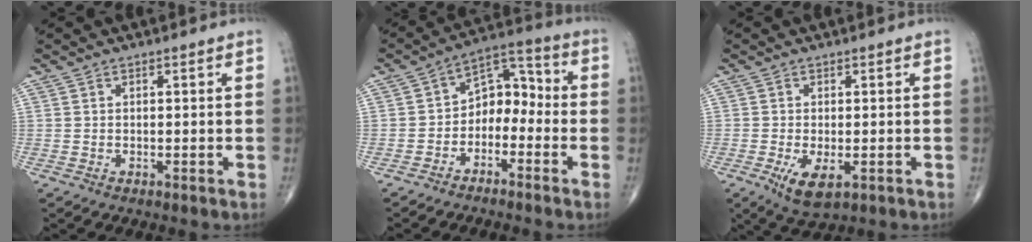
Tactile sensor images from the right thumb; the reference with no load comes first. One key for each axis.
{"total": 8.5, "fx": -2.9, "fy": 6.0, "fz": 5.4, "tx": -0.050, "ty": 0.059, "tz": -0.063}
{"total": 5.7, "fx": -2.0, "fy": 2.6, "fz": 4.7, "tx": -0.083, "ty": -0.012, "tz": -0.028}